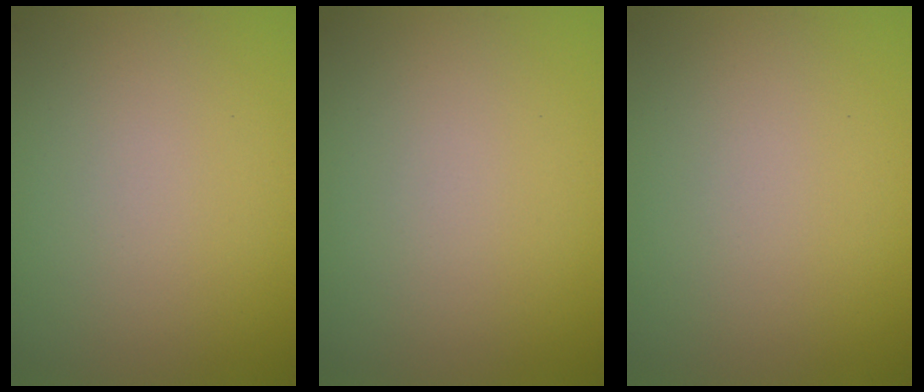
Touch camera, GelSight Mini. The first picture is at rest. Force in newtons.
{"total": 0.0}
{"total": 0.0}